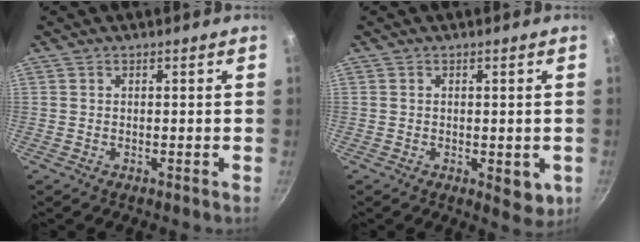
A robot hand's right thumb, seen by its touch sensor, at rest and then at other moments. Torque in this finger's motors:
{"motor_torque": [0.39, 0.76, -0.24, 0.09, 0.18]}